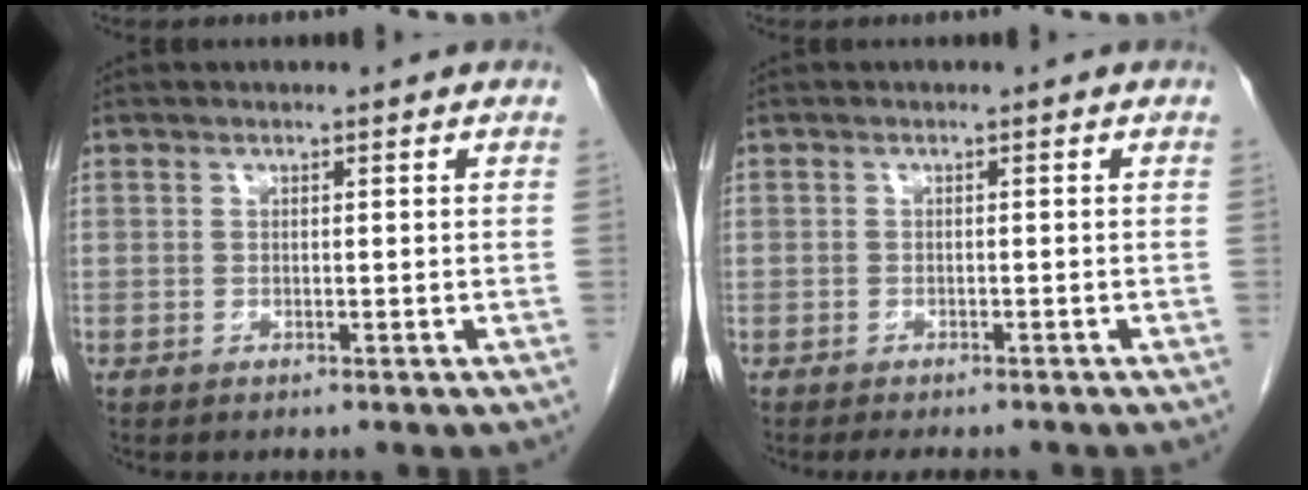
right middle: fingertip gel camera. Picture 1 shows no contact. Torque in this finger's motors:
{"motor_torque": [0.46, -0.43, -0.01, 0.00]}